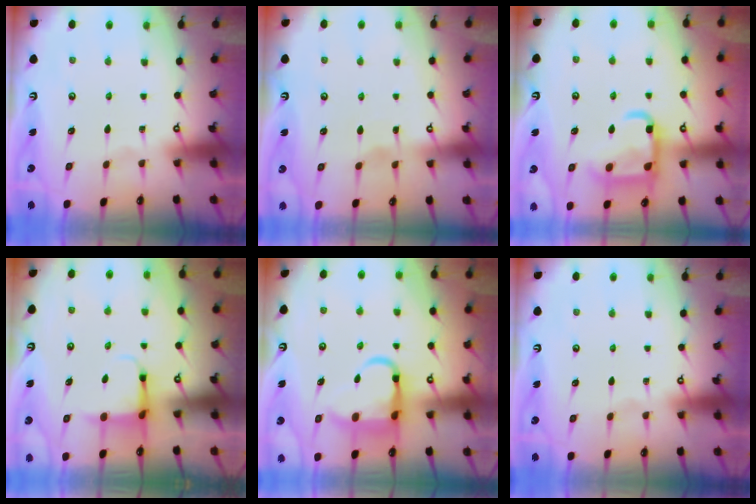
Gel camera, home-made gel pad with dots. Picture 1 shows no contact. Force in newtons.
{"total": 2.4, "press": 2.4, "slide": 0.4}
{"total": 16.1, "press": 16.0, "slide": 1.5}
{"total": 3.8, "press": 3.5, "slide": 1.3}
{"total": 10.9, "press": 10.8, "slide": 1.4}
{"total": 0.0}